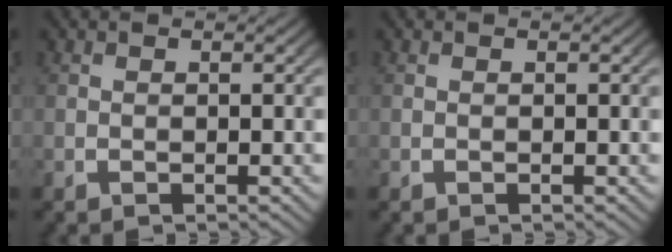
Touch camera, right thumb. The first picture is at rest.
{"total": 0.0}